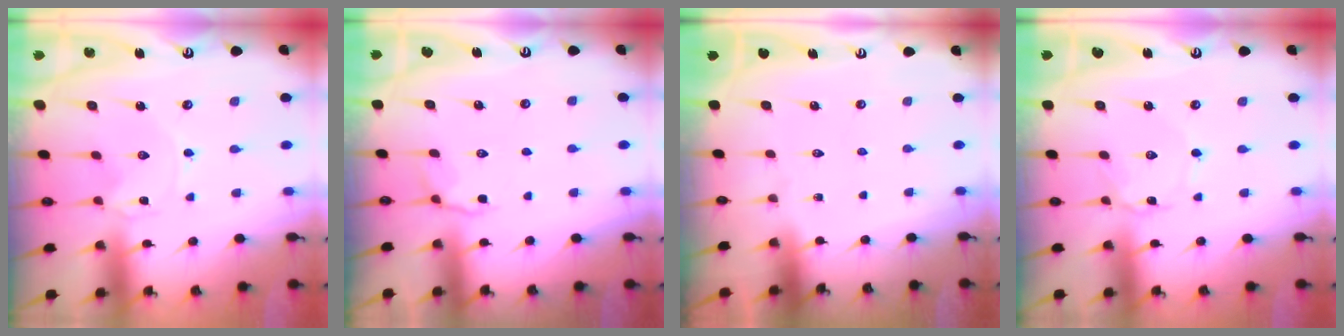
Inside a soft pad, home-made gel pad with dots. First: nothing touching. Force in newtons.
{"total": 3.9, "press": 3.4, "slide": 2.0}
{"total": 0.0}
{"total": 0.7, "press": 0.7, "slide": 0.1}